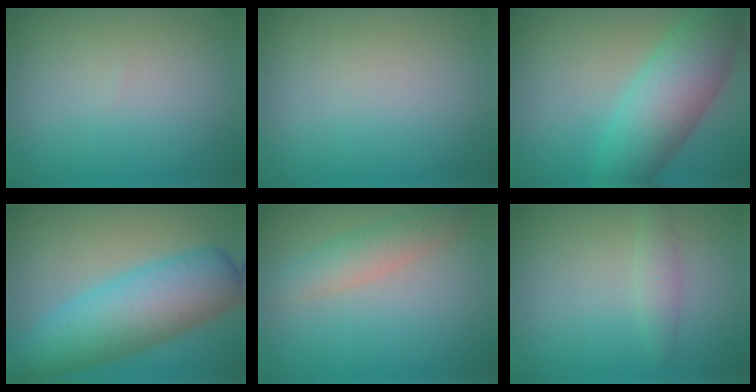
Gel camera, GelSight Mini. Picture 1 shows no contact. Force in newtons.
{"total": 0.0}
{"total": 7.3, "press": 7.3, "slide": 0.1}
{"total": 8.3, "press": 8.2, "slide": 0.1}
{"total": 2.6, "press": 2.6, "slide": 0.2}
{"total": 1.4, "press": 1.4, "slide": 0.0}